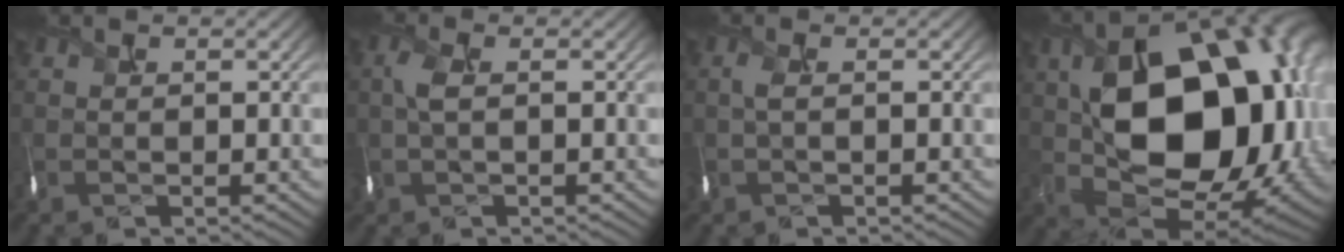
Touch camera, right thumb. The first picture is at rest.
{"total": 1.6, "force": [-0.2, 0.8, 1.4], "torque": [-0.042, 0.001, -0.004]}
{"total": 0.7, "force": [-0.4, 0.0, 0.6], "torque": [-0.018, 0.001, -0.009]}
{"total": 19.1, "force": [1.4, 12.8, 14.1], "torque": [-0.247, -0.025, 0.043]}